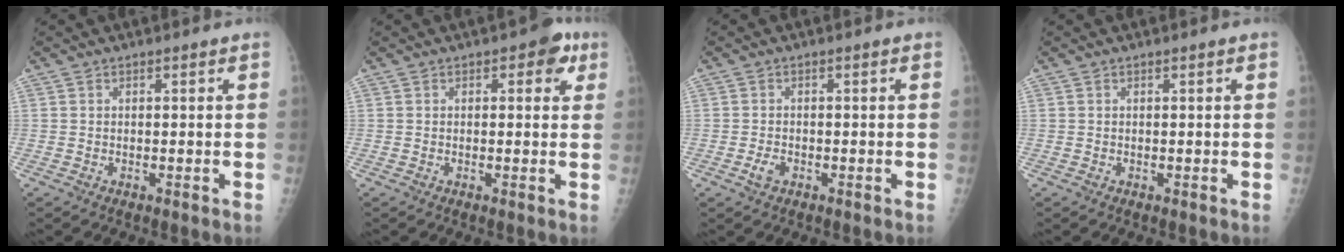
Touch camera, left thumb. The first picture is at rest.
{"total": 4.0, "force": [1.5, 2.3, 2.9], "torque": [-0.007, 0.001, 0.009]}
{"total": 1.8, "force": [-0.9, 1.1, 1.2], "torque": [-0.027, 0.005, -0.016]}
{"total": 0.0}